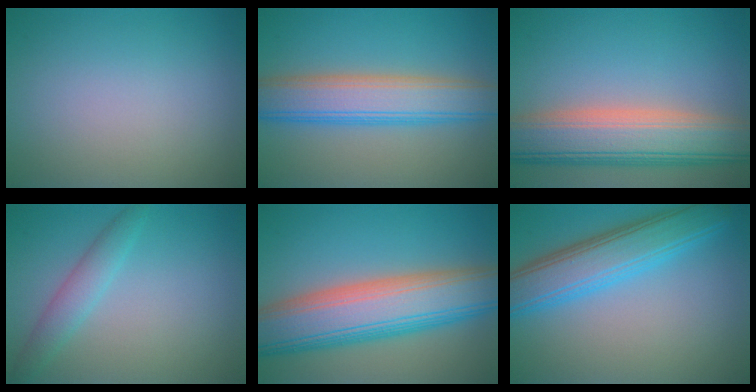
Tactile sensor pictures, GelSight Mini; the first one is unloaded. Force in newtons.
{"total": 7.0, "press": 7.0, "slide": 0.1}
{"total": 9.5, "press": 9.5, "slide": 0.6}
{"total": 2.4, "press": 2.4, "slide": 0.0}
{"total": 11.4, "press": 11.4, "slide": 0.4}
{"total": 6.6, "press": 6.6, "slide": 0.2}